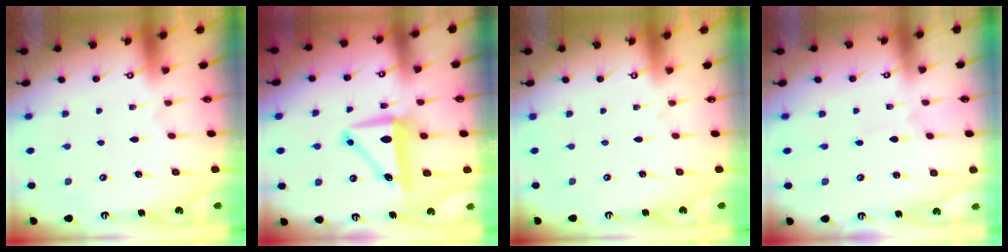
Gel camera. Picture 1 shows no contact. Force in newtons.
{"total": 8.4, "press": 7.8, "slide": 3.1}
{"total": 0.0}
{"total": 1.6, "press": 1.6, "slide": 0.1}